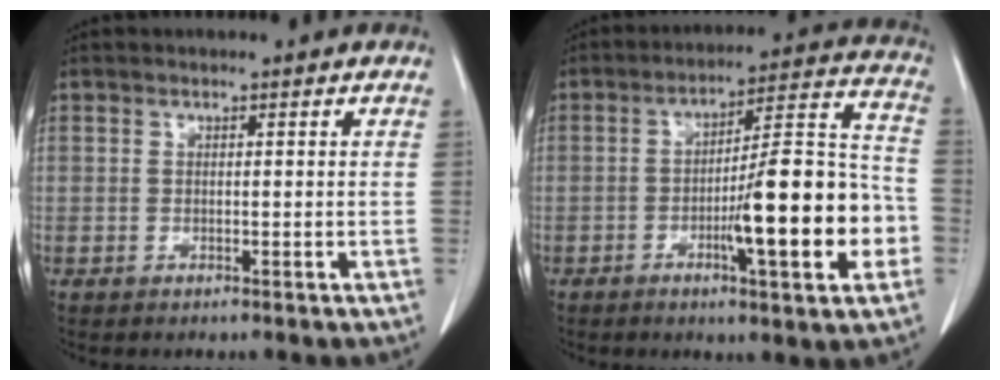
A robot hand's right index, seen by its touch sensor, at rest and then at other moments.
{"total": 17.3, "force": [-4.7, 1.9, 16.5], "torque": [-0.243, 0.011, -0.068]}